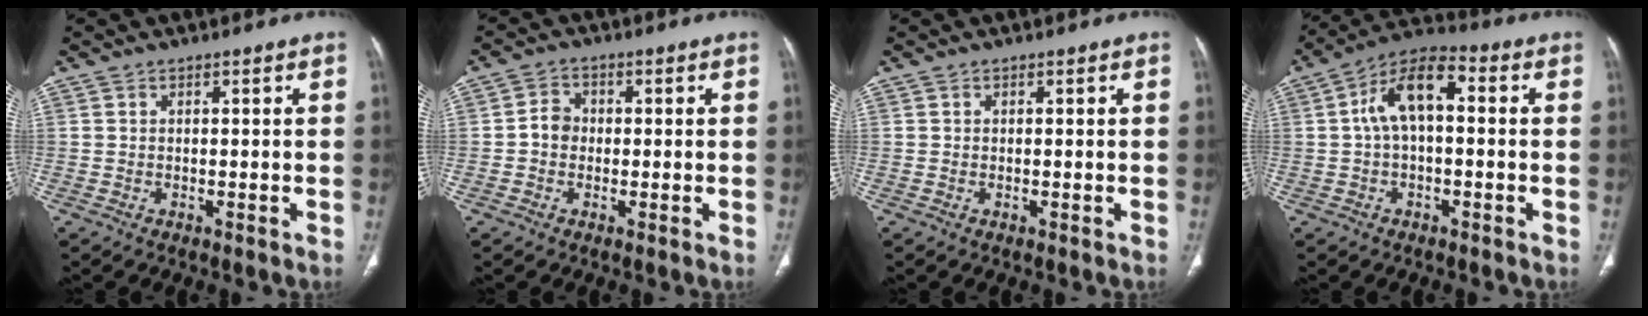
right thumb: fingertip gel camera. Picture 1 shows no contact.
{"total": 3.4, "force": [-0.4, 3.0, 1.7], "torque": [-0.016, 0.013, -0.016]}
{"total": 0.0}
{"total": 10.1, "force": [0.9, 5.1, 8.6], "torque": [-0.150, 0.035, 0.005]}